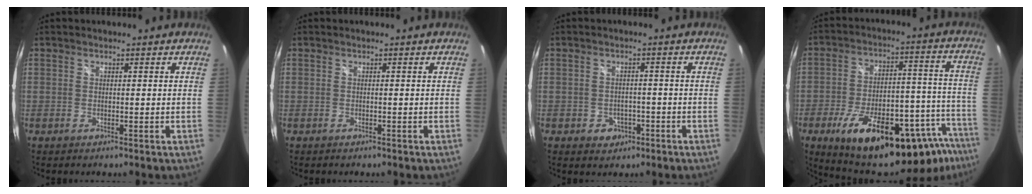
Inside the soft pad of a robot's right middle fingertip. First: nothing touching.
{"total": 0.0}
{"total": 3.8, "force": [-1.8, 3.1, 1.2], "torque": [-0.031, 0.006, -0.016]}
{"total": 30.3, "force": [-21.0, 10.1, 19.4], "torque": [-0.264, -0.001, -0.282]}